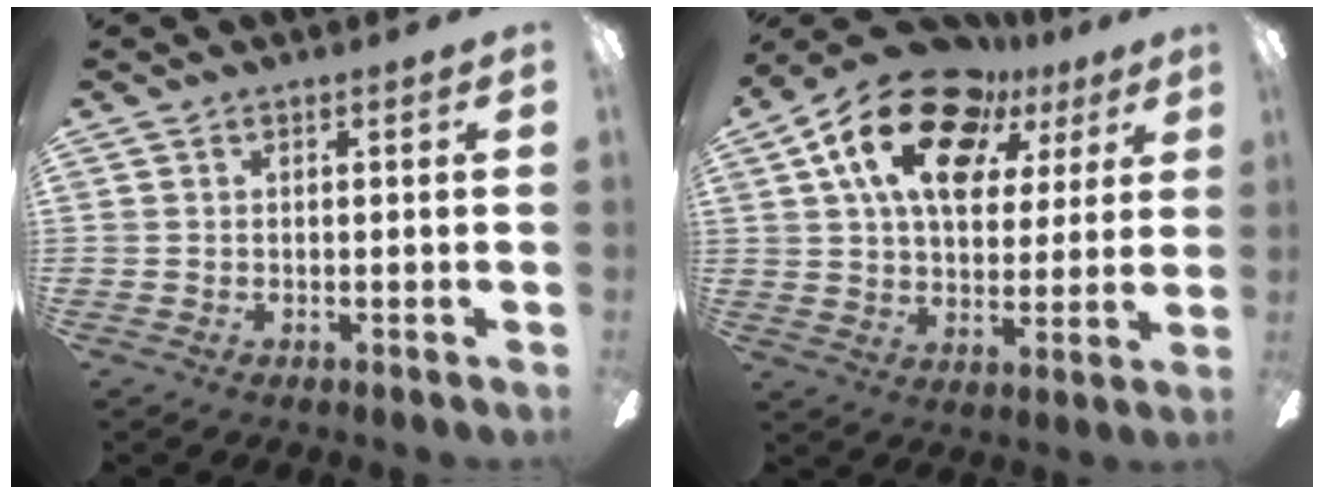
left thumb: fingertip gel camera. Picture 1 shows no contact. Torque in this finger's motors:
{"motor_torque": [0.33, 0.56, 1.40, -1.37, 0.41]}